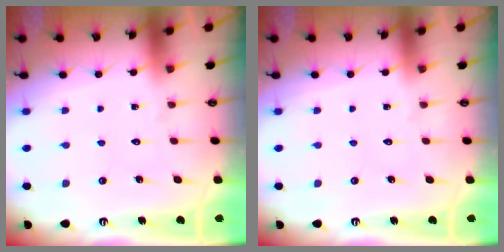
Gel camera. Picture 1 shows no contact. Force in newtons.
{"total": 0.0}